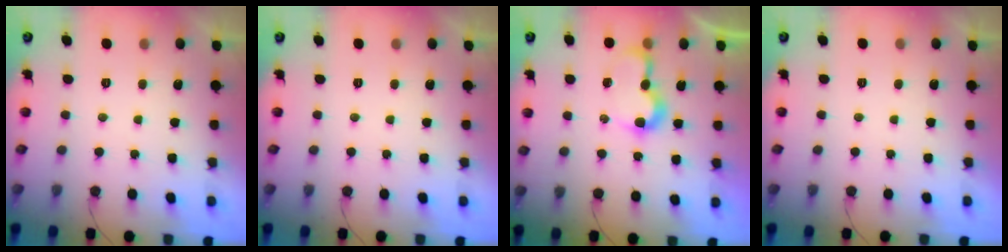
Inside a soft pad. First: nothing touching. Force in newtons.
{"total": 0.0}
{"total": 6.4, "press": 6.4, "slide": 0.6}
{"total": 1.7, "press": 1.7, "slide": 0.0}